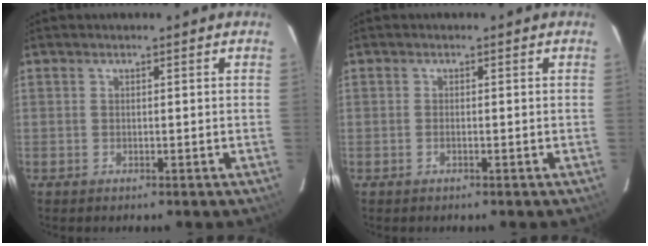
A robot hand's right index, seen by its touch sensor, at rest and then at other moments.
{"total": 0.5, "force": [-0.3, 0.2, 0.4], "torque": [-0.009, 0.000, -0.006]}